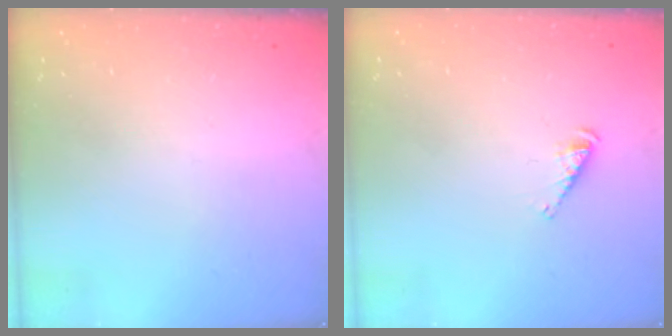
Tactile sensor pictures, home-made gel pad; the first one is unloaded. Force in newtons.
{"total": 2.9, "press": 2.9, "slide": 0.5}